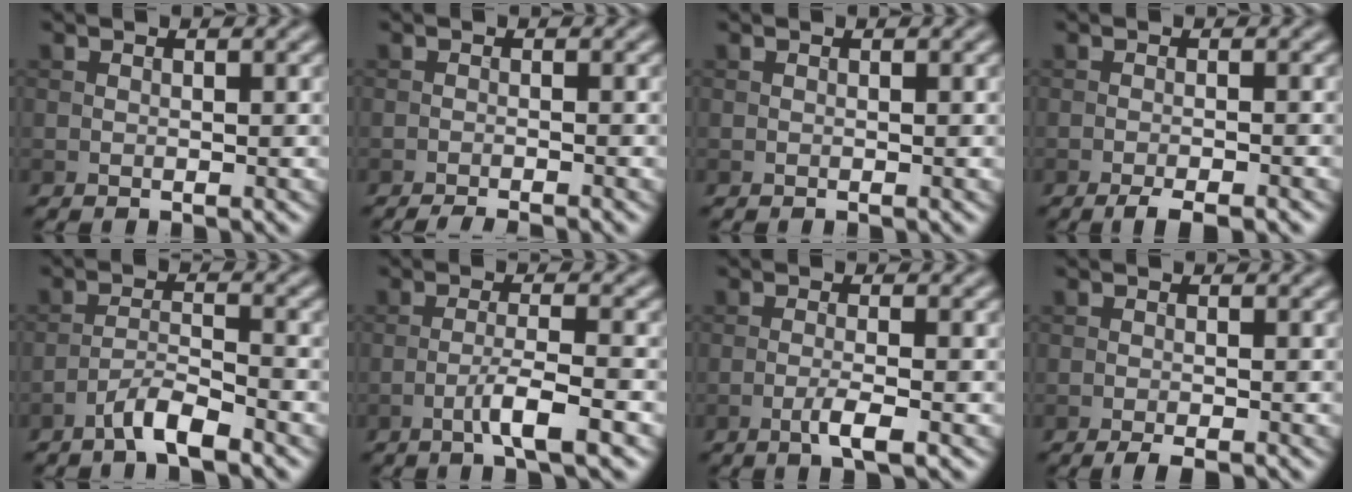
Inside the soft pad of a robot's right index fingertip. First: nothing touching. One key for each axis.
{"total": 2.4, "fx": -2.0, "fy": 0.3, "fz": 1.4, "tx": -0.017, "ty": 0.002, "tz": -0.037}
{"total": 0.0}
{"total": 2.7, "fx": -1.9, "fy": 0.4, "fz": 1.9, "tx": -0.031, "ty": 0.001, "tz": -0.035}
{"total": 3.6, "fx": -2.7, "fy": 0.6, "fz": 2.3, "tx": -0.042, "ty": 0.009, "tz": -0.055}
{"total": 4.0, "fx": -2.0, "fy": 0.4, "fz": 3.5, "tx": -0.060, "ty": 0.008, "tz": -0.041}
{"total": 2.6, "fx": -1.1, "fy": 0.4, "fz": 2.3, "tx": -0.039, "ty": 0.005, "tz": -0.026}
{"total": 1.9, "fx": -1.3, "fy": 0.3, "fz": 1.4, "tx": -0.022, "ty": 0.000, "tz": -0.024}